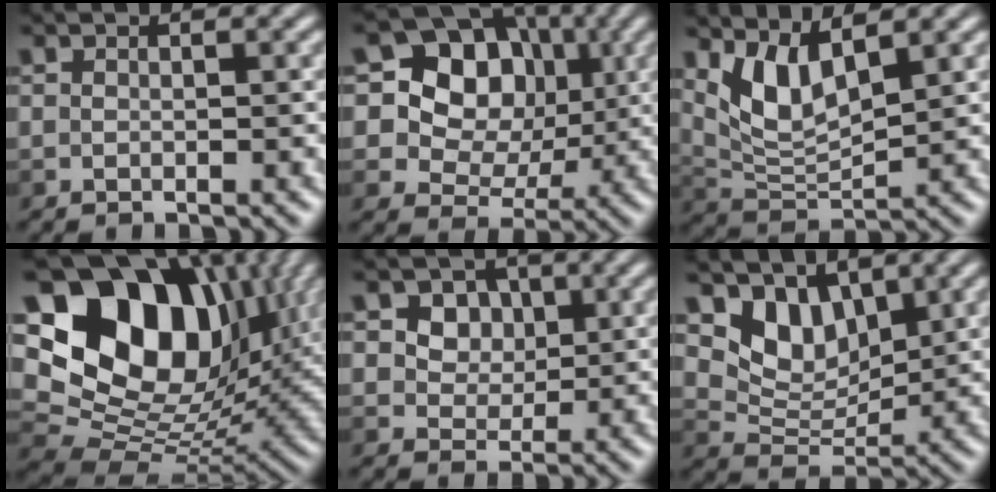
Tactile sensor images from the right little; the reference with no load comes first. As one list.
[{"total": 10.8, "force": [3.0, 8.4, 6.0], "torque": [-0.101, 0.024, 0.035]}, {"total": 4.8, "force": [2.2, 1.9, 3.8], "torque": [-0.081, -0.009, 0.045]}, {"total": 17.4, "force": [6.9, 11.9, 10.6], "torque": [-0.198, 0.044, 0.134]}, {"total": 3.6, "force": [1.0, 3.0, 1.7], "torque": [-0.034, -0.009, 0.012]}, {"total": 5.1, "force": [3.0, 3.2, 2.7], "torque": [-0.054, -0.010, 0.050]}]